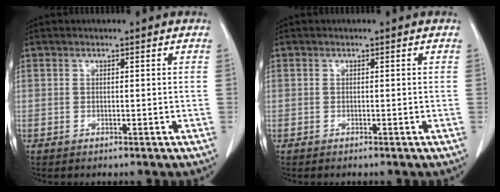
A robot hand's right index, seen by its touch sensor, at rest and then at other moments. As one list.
[{"total": 0.0}]